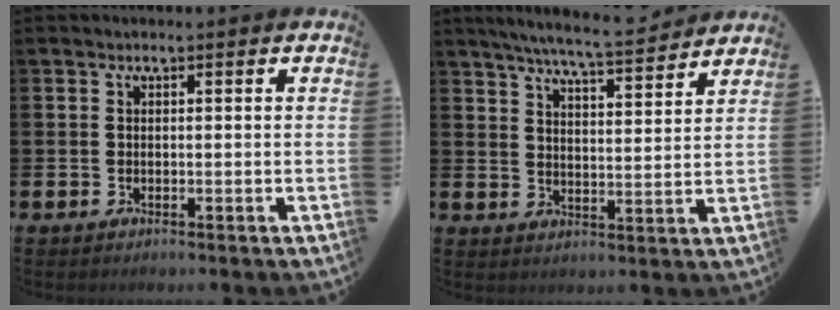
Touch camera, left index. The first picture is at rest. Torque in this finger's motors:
{"motor_torque": [1.00, -1.14, 0.44, 0.11]}